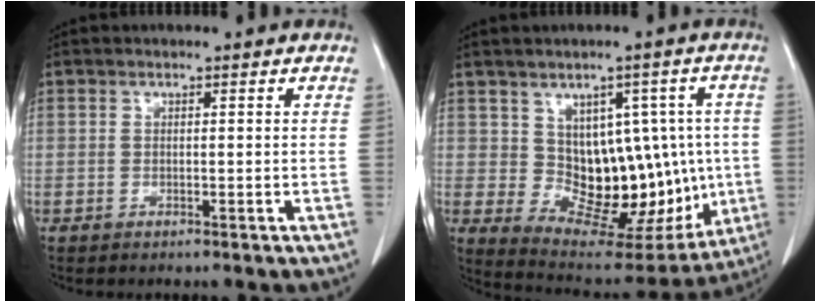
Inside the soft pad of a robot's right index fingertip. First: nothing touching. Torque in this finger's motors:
{"motor_torque": [1.29, 0.25, 0.26, 0.04]}